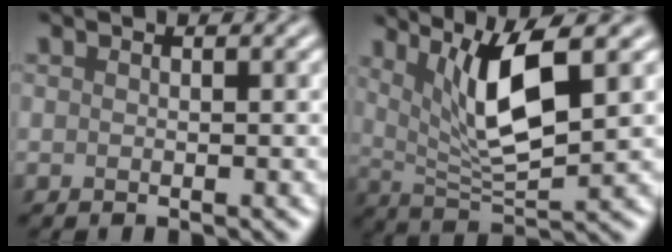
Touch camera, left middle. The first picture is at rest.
{"total": 7.1, "force": [2.8, 1.8, 6.3], "torque": [-0.114, -0.008, 0.053]}